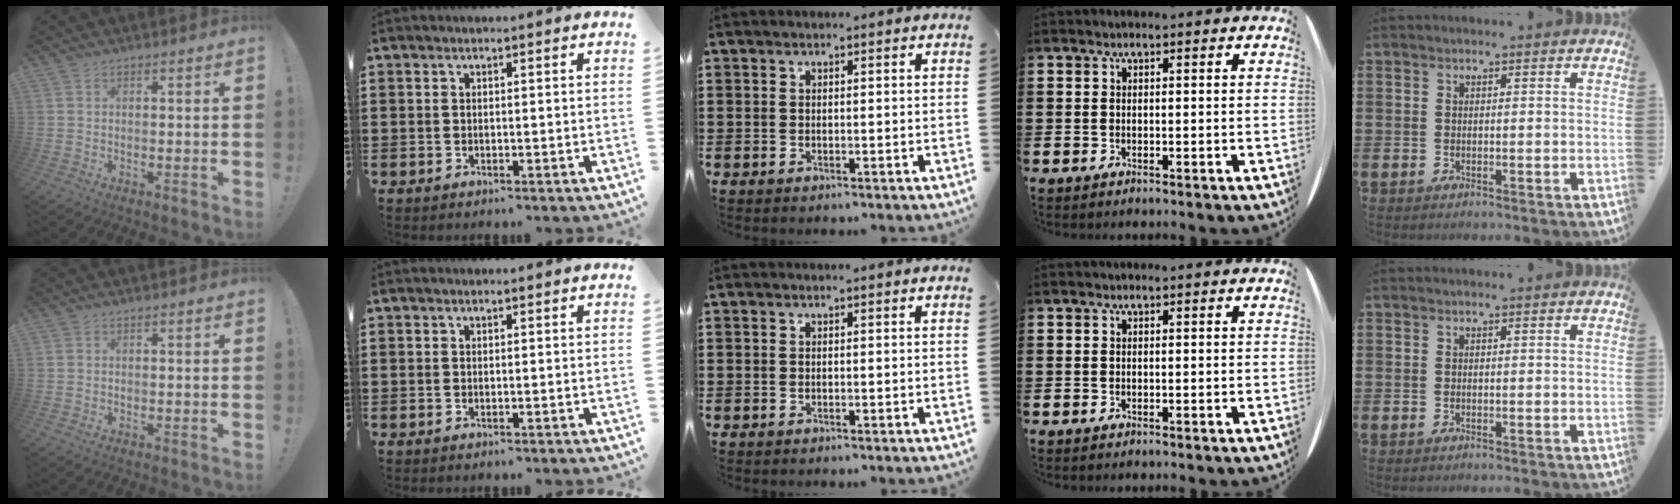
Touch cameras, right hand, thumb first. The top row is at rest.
{}